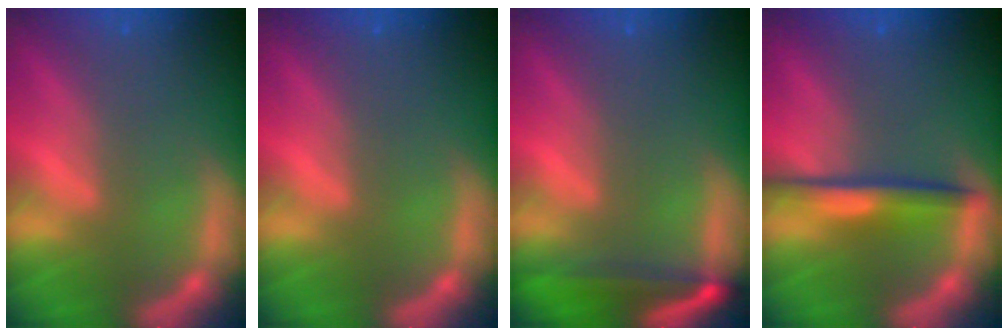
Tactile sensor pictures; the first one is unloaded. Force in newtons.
{"total": 0.0}
{"total": 5.5}
{"total": 4.0}